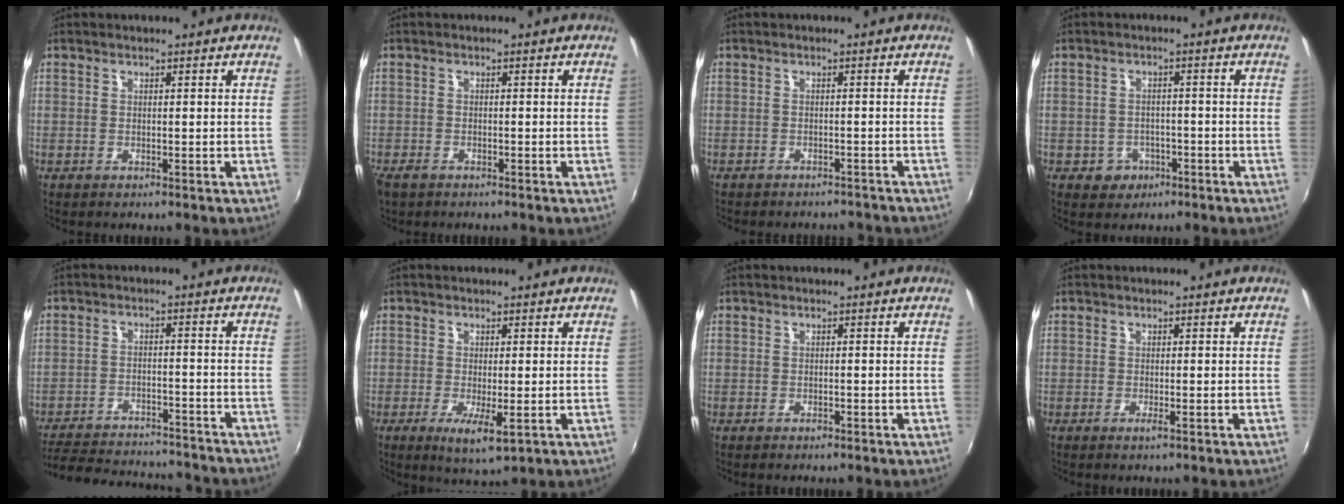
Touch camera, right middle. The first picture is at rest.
{"total": 2.6, "force": [-1.9, 1.3, 1.1], "torque": [-0.028, -0.008, -0.038]}
{"total": 7.5, "force": [-6.7, 2.4, 2.2], "torque": [-0.052, -0.010, -0.083]}
{"total": 4.4, "force": [-2.1, 3.8, 0.8], "torque": [-0.028, 0.006, -0.025]}
{"total": 23.5, "force": [-20.6, 6.4, 9.2], "torque": [-0.190, -0.004, -0.271]}
{"total": 5.1, "force": [-1.6, 1.3, 4.6], "torque": [-0.090, -0.021, -0.025]}
{"total": 0.6, "force": [-0.5, 0.4, 0.2], "torque": [-0.004, -0.002, -0.009]}
{"total": 0.8, "force": [-0.4, -0.1, 0.6], "torque": [-0.013, -0.002, -0.008]}